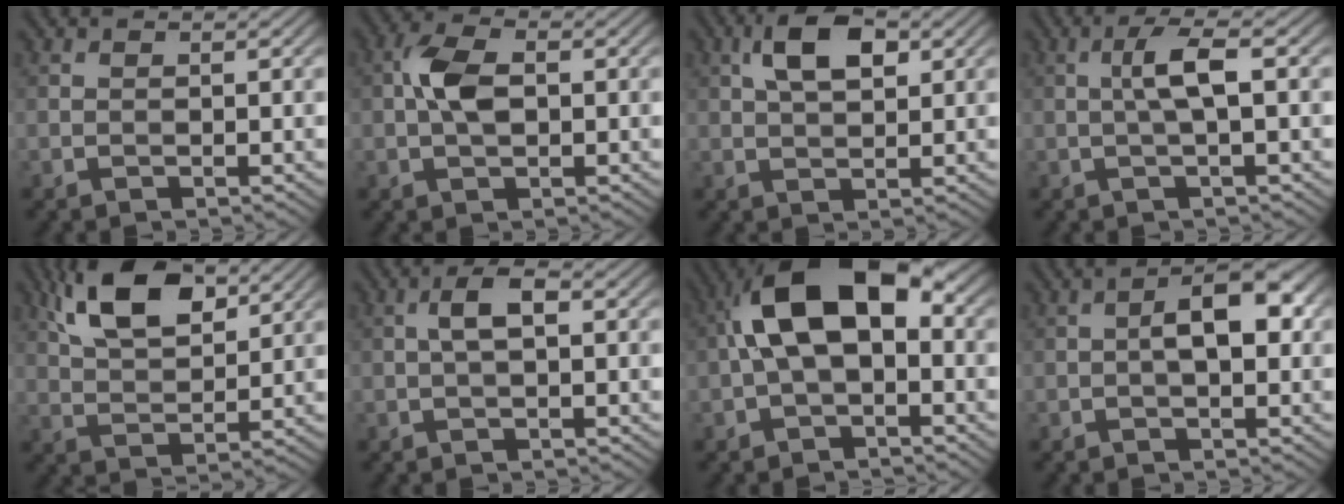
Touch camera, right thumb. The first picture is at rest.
{"total": 4.8, "force": [0.2, 2.6, 4.0], "torque": [-0.087, 0.010, -0.001]}
{"total": 6.0, "force": [2.2, 2.9, 4.7], "torque": [-0.096, 0.008, 0.036]}
{"total": 3.7, "force": [0.2, 0.4, 3.6], "torque": [-0.067, 0.013, 0.000]}
{"total": 10.0, "force": [5.5, 4.4, 7.0], "torque": [-0.152, 0.014, 0.107]}
{"total": 3.2, "force": [0.3, 1.1, 3.0], "torque": [-0.060, 0.013, 0.001]}
{"total": 11.7, "force": [1.0, 6.1, 9.9], "torque": [-0.177, 0.025, 0.008]}
{"total": 5.5, "force": [0.1, 2.3, 5.0], "torque": [-0.074, 0.010, -0.005]}